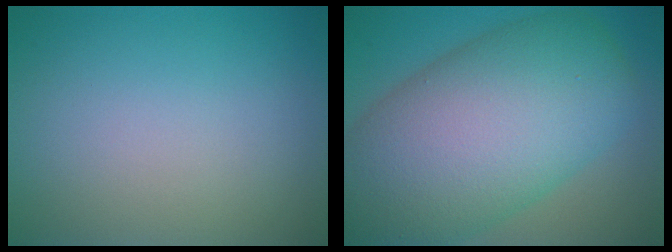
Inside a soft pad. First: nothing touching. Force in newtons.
{"total": 14.5, "press": 14.5, "slide": 0.7}